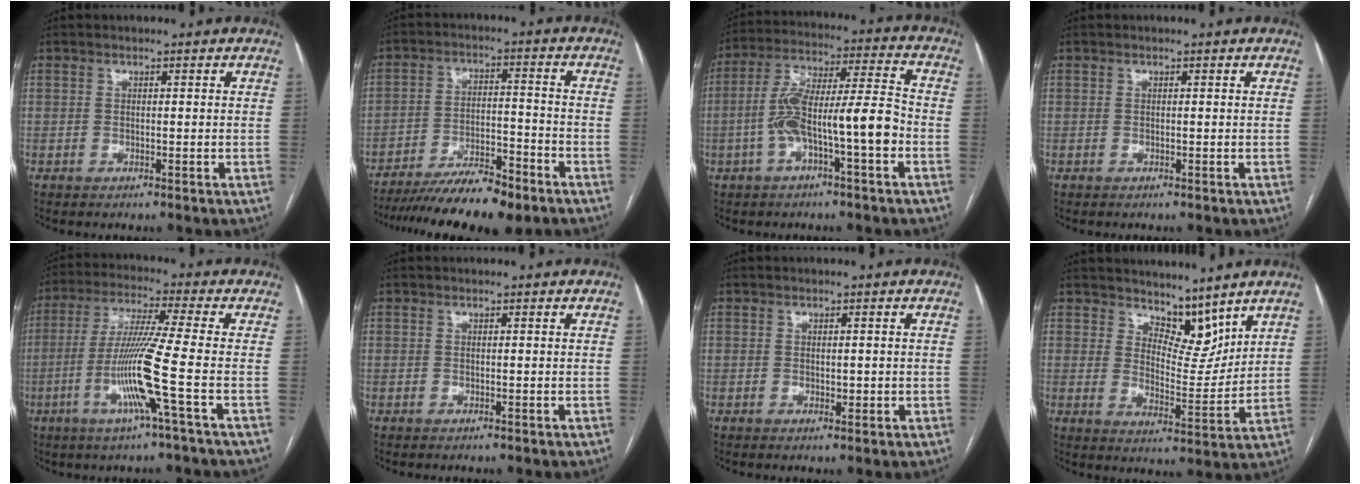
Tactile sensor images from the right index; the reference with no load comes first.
{"total": 12.8, "force": [-10.3, 2.3, 7.3], "torque": [-0.116, -0.008, -0.168]}
{"total": 12.6, "force": [-3.7, 1.7, 12.0], "torque": [-0.222, 0.031, -0.061]}
{"total": 0.0}
{"total": 11.3, "force": [-3.5, -2.0, 10.6], "torque": [-0.212, -0.015, -0.074]}
{"total": 0.0}
{"total": 1.4, "force": [0.0, 0.9, 1.1], "torque": [-0.012, -0.001, 0.002]}
{"total": 7.1, "force": [6.0, 2.8, 2.5], "torque": [-0.033, -0.008, 0.110]}